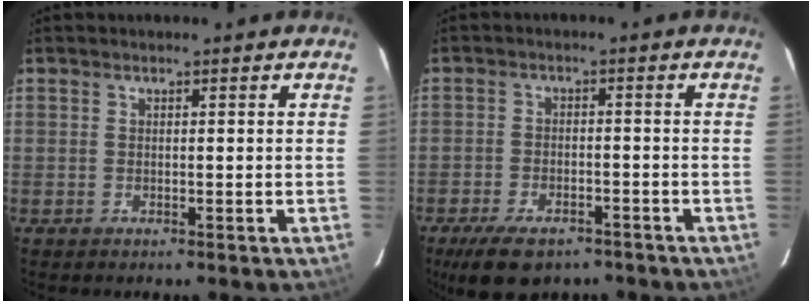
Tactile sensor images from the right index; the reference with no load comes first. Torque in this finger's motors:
{"motor_torque": [0.89, -0.87, 0.17, 0.04]}